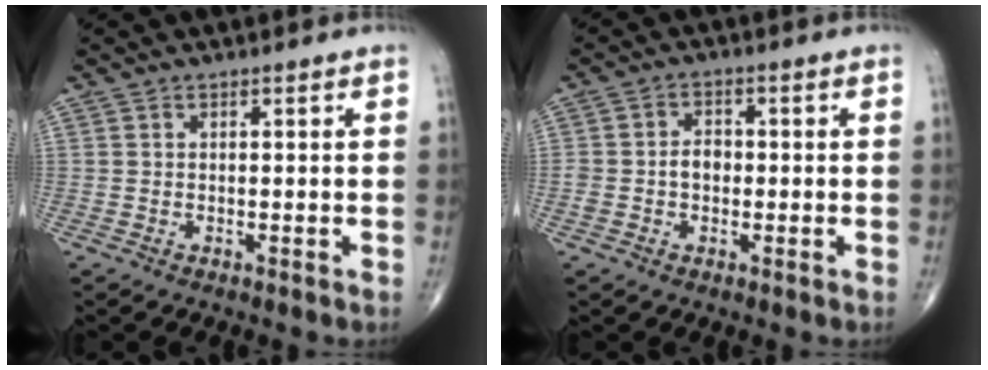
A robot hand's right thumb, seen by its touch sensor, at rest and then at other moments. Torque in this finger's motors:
{"motor_torque": [0.39, 0.08, 0.64, 0.10, 0.01]}